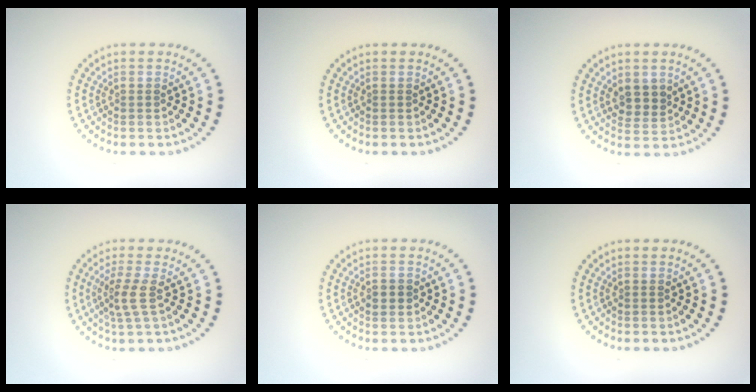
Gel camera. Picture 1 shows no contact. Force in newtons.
{"total": 0.0}
{"total": 2.2, "press": 1.9, "slide": 1.0}
{"total": 2.3, "press": 1.6, "slide": 1.6}
{"total": 1.7, "press": 1.7, "slide": 0.1}
{"total": 0.0}